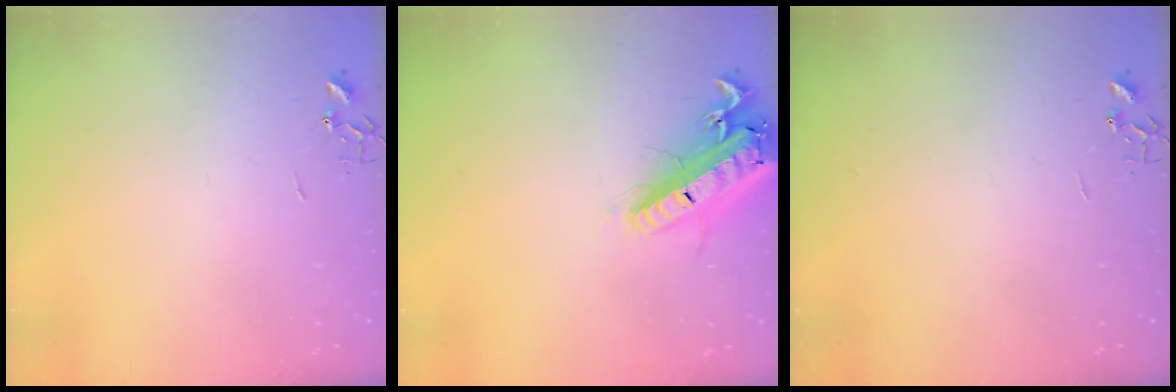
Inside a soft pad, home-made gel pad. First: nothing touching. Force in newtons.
{"total": 20.0, "press": 19.7, "slide": 4.0}
{"total": 0.0}